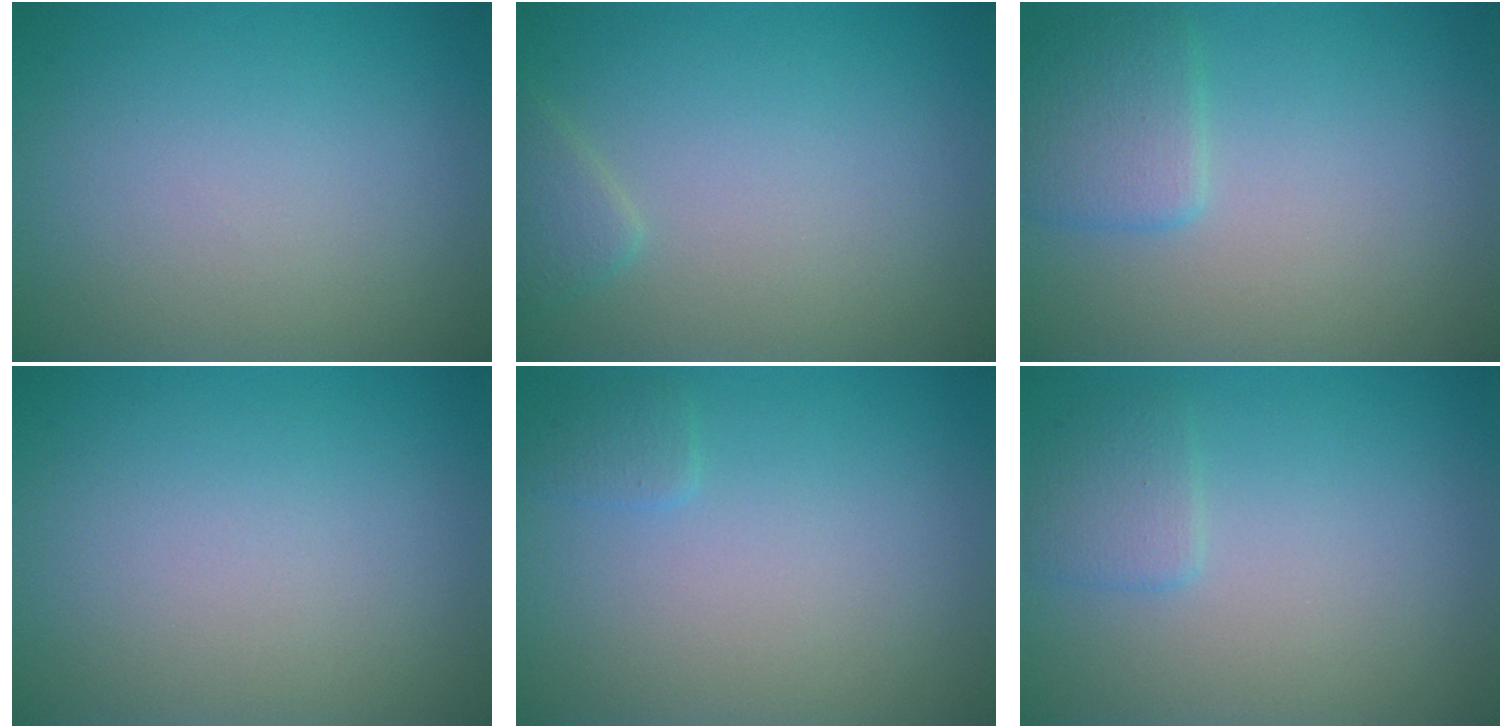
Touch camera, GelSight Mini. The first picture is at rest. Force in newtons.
{"total": 1.4, "press": 1.4, "slide": 0.1}
{"total": 2.6, "press": 2.6, "slide": 0.1}
{"total": 0.0}
{"total": 0.9, "press": 0.9, "slide": 0.1}
{"total": 1.6, "press": 1.6, "slide": 0.1}